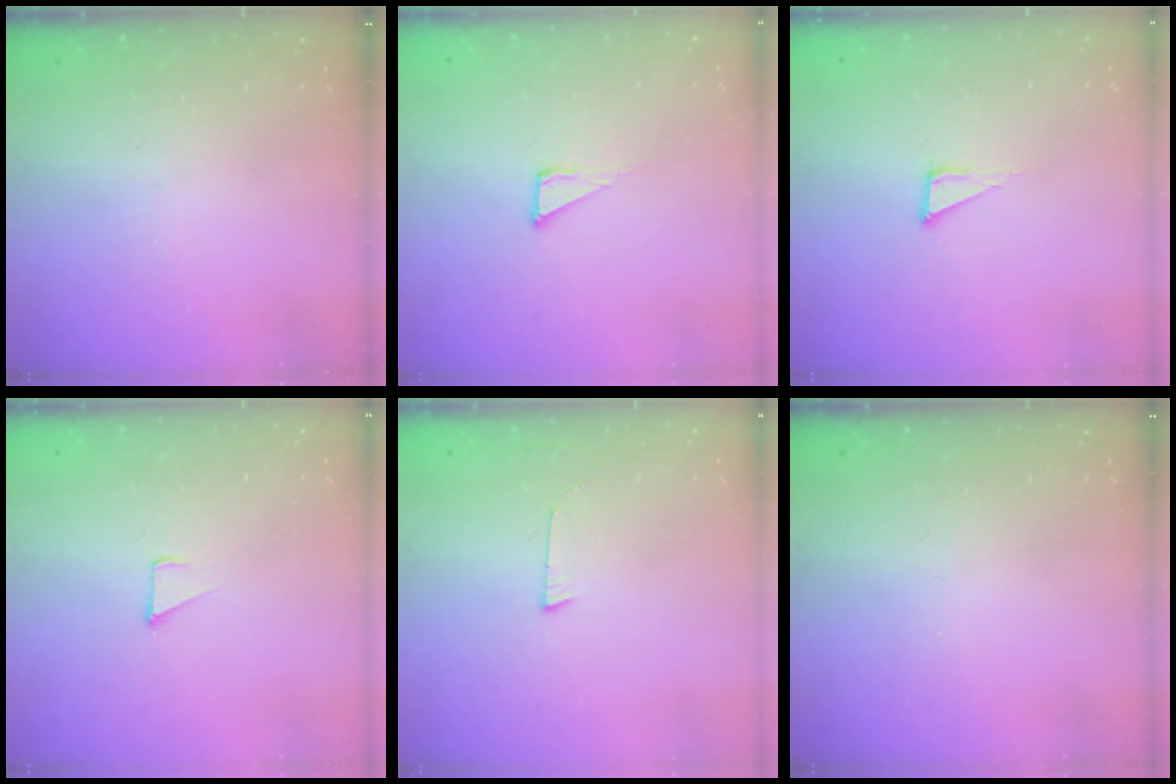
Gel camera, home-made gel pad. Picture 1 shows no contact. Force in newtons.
{"total": 3.5, "press": 3.5, "slide": 0.2}
{"total": 5.3, "press": 5.2, "slide": 0.3}
{"total": 1.8, "press": 1.7, "slide": 0.1}
{"total": 2.7, "press": 2.7, "slide": 0.2}
{"total": 0.0}